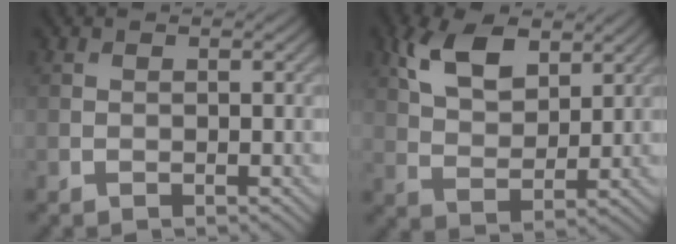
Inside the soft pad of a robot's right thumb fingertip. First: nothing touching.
{"total": 8.3, "force": [4.4, 4.5, 5.5], "torque": [-0.122, 0.003, 0.085]}